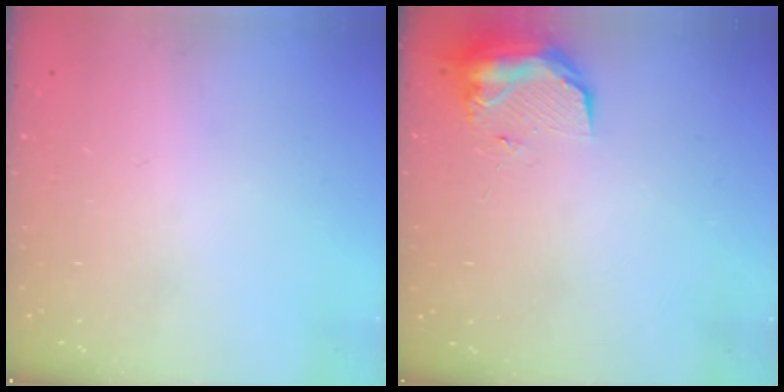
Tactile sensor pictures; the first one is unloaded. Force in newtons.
{"total": 9.7, "press": 9.6, "slide": 0.9}